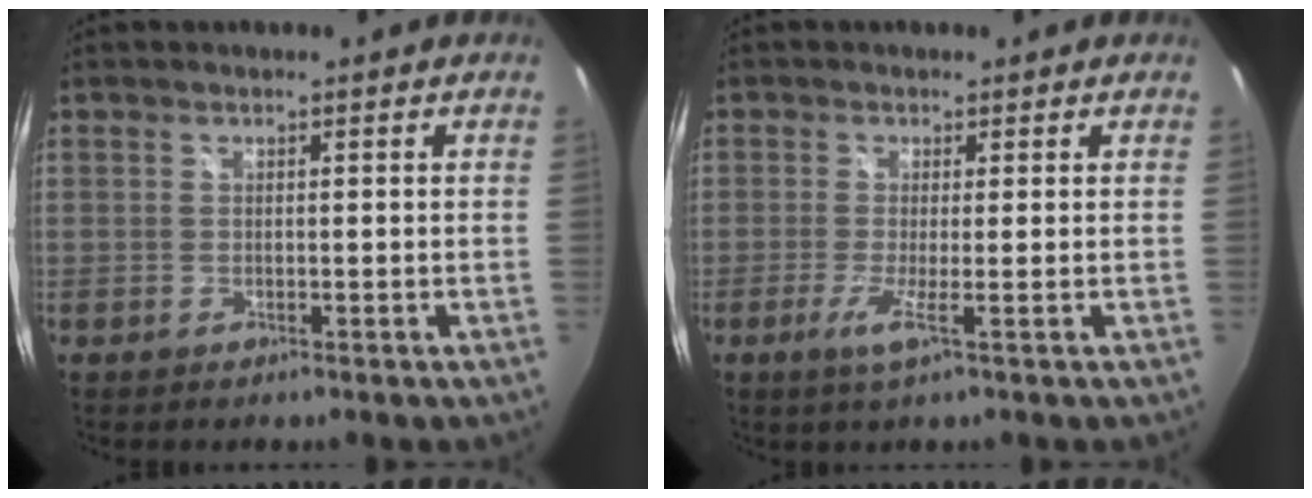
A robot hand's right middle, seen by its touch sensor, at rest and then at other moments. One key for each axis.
{"total": 2.8, "fx": -0.9, "fy": -0.7, "fz": 2.6, "tx": -0.060, "ty": -0.011, "tz": -0.025}